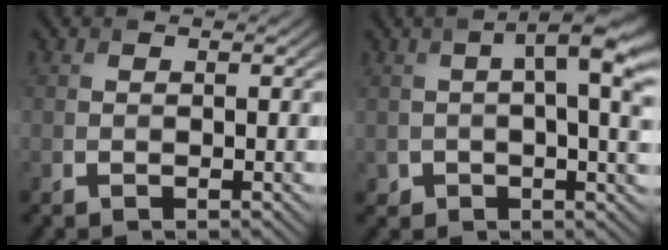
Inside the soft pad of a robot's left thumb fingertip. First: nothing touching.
{"total": 6.5, "force": [1.3, 2.8, 5.8], "torque": [-0.095, -0.003, 0.025]}